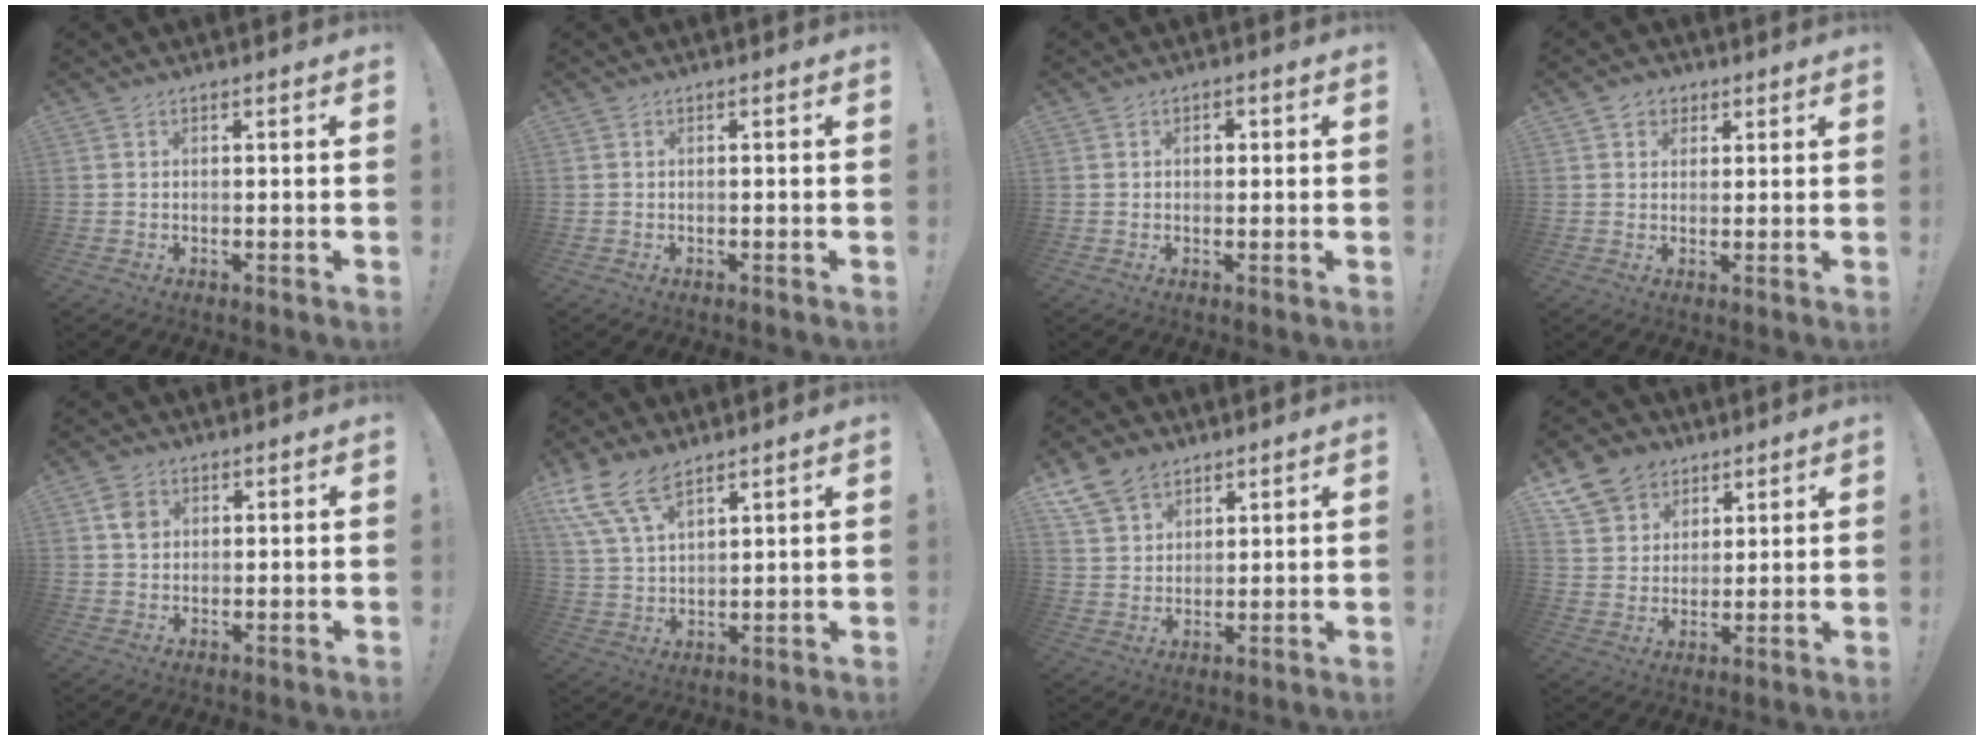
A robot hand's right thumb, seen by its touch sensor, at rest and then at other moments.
{"total": 0.0}
{"total": 1.8, "force": [0.2, 1.5, 1.1], "torque": [-0.008, 0.002, -0.002]}
{"total": 4.1, "force": [1.8, 3.5, 1.2], "torque": [-0.009, -0.003, 0.032]}
{"total": 4.3, "force": [1.3, 3.4, 2.3], "torque": [-0.021, -0.003, 0.023]}
{"total": 11.4, "force": [8.3, 5.0, 6.0], "torque": [-0.124, -0.035, 0.161]}
{"total": 10.3, "force": [7.1, 6.7, 3.3], "torque": [-0.063, -0.038, 0.142]}
{"total": 11.2, "force": [6.8, 8.5, 2.9], "torque": [-0.046, -0.043, 0.135]}